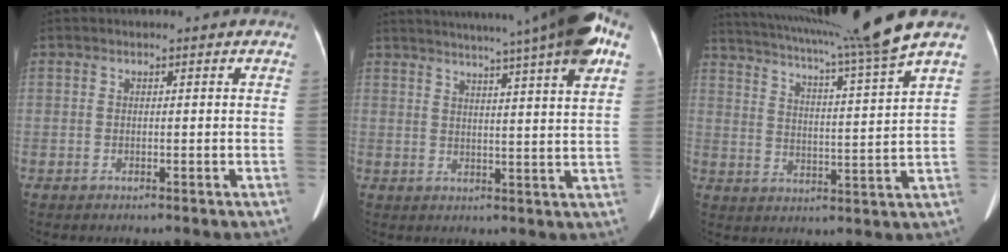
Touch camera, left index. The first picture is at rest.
{"total": 19.6, "force": [14.9, -0.4, 12.7], "torque": [-0.198, 0.011, 0.184]}
{"total": 15.4, "force": [13.0, -3.3, 7.4], "torque": [-0.131, -0.038, 0.191]}